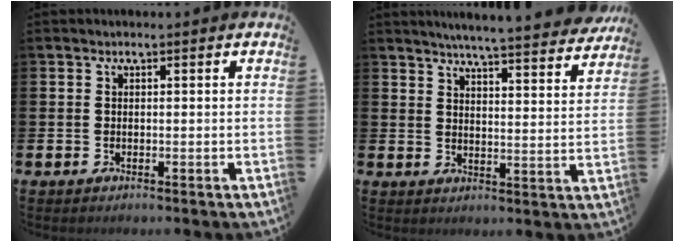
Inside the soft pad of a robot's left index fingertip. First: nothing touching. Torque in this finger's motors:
{"motor_torque": [1.05, -1.09, 0.88, 0.16]}